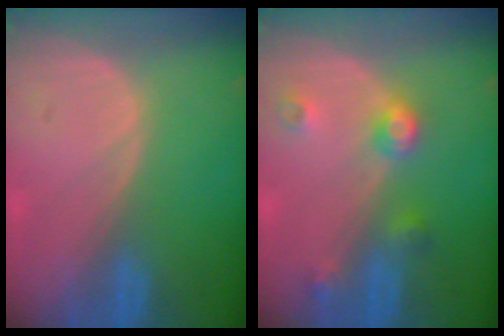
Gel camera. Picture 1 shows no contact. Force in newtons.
{"total": 4.4, "press": 3.9, "slide": 2.1}